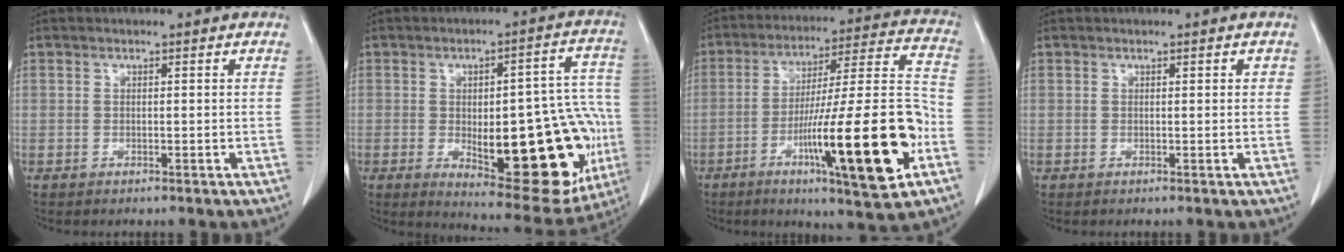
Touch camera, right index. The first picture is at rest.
{"total": 23.6, "force": [-5.1, 8.0, 21.7], "torque": [-0.219, 0.022, -0.041]}
{"total": 22.4, "force": [-8.2, 1.6, 20.8], "torque": [-0.309, -0.007, -0.126]}
{"total": 1.0, "force": [0.4, 0.5, 0.8], "torque": [-0.014, 0.003, 0.006]}